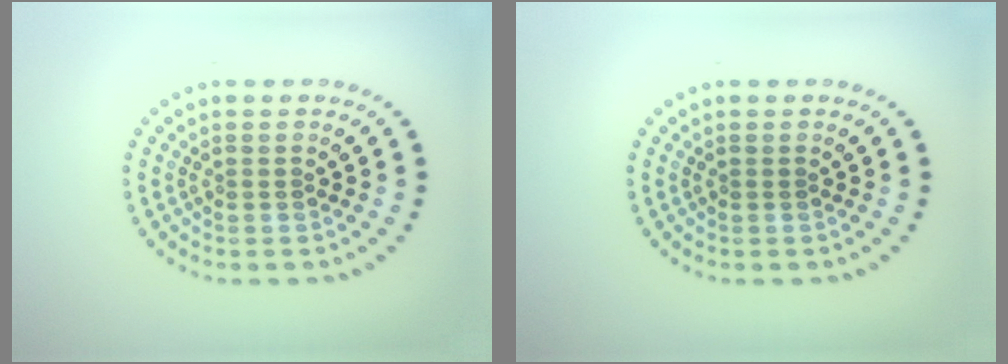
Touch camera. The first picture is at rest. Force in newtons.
{"total": 0.0}